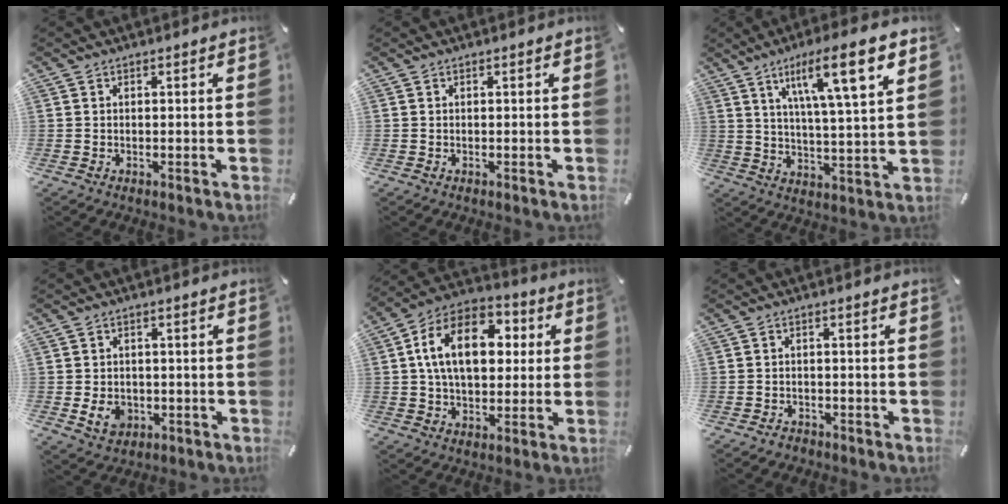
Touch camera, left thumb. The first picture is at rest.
{"total": 0.0}
{"total": 13.5, "force": [7.5, 2.0, 11.0], "torque": [-0.179, -0.031, 0.114]}
{"total": 5.4, "force": [-1.1, 4.4, 2.8], "torque": [-0.044, -0.004, -0.021]}
{"total": 16.7, "force": [3.5, 11.0, 12.1], "torque": [-0.228, 0.006, 0.058]}
{"total": 1.6, "force": [-1.3, 1.0, 0.3], "torque": [-0.007, 0.006, -0.029]}